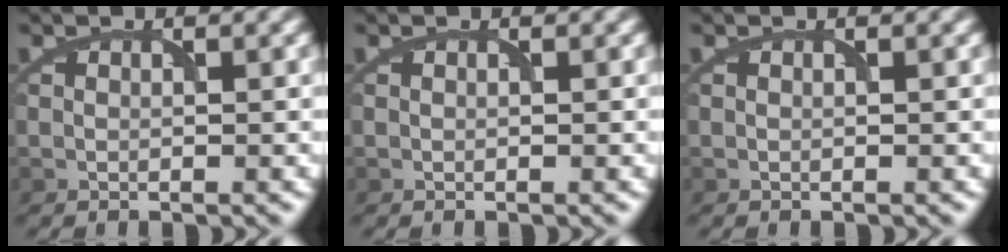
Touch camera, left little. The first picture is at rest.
{"total": 0.0}
{"total": 0.0}